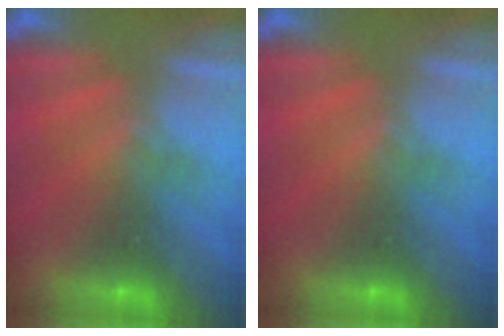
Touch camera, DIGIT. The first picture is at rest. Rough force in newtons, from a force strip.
{"total": 0.0}